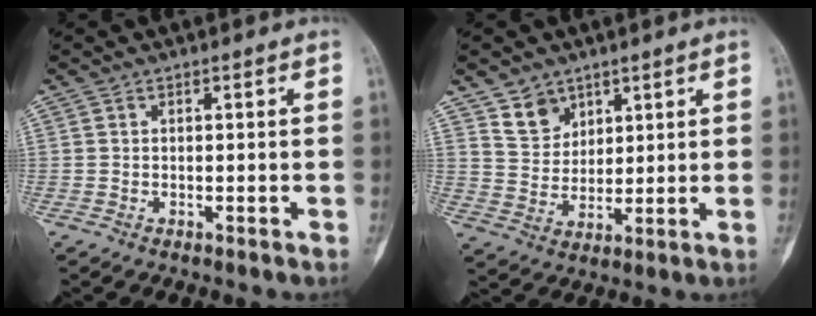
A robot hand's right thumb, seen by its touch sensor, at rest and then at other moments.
{"total": 6.2, "force": [4.3, 4.3, 1.4], "torque": [-0.002, -0.035, 0.089]}